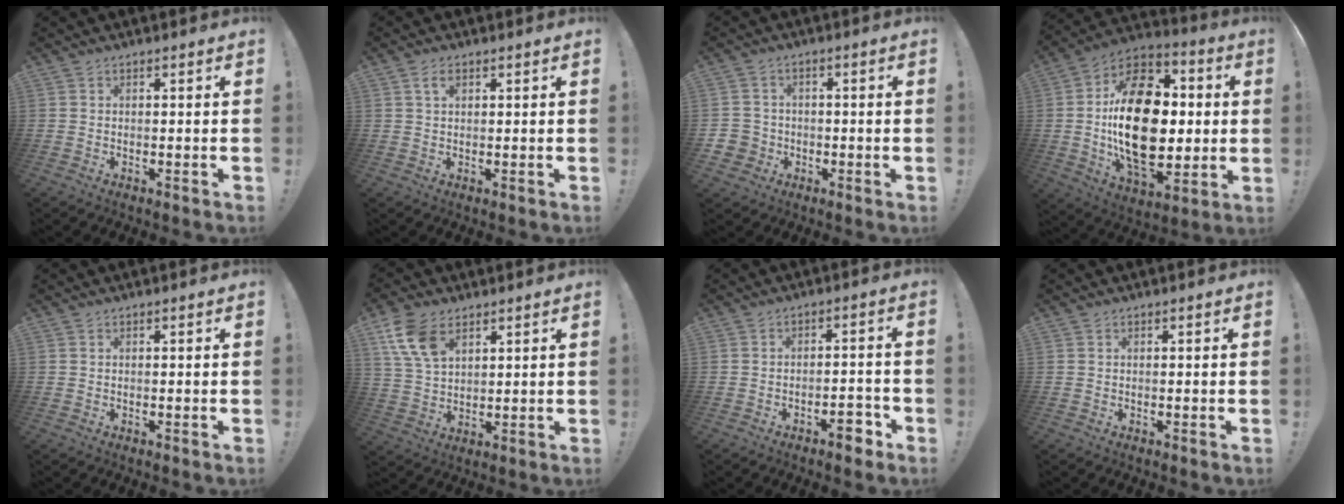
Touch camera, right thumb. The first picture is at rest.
{"total": 2.7, "force": [1.3, 1.5, 1.9], "torque": [-0.031, -0.001, 0.021]}
{"total": 4.6, "force": [-1.0, 4.3, 1.2], "torque": [-0.034, 0.007, -0.019]}
{"total": 28.7, "force": [0.5, 17.8, 22.6], "torque": [-0.394, 0.006, 0.019]}
{"total": 0.0}
{"total": 11.0, "force": [5.8, 6.5, 6.7], "torque": [-0.141, -0.014, 0.112]}
{"total": 5.6, "force": [-3.6, 2.1, 3.7], "torque": [-0.045, 0.019, -0.061]}
{"total": 0.0}